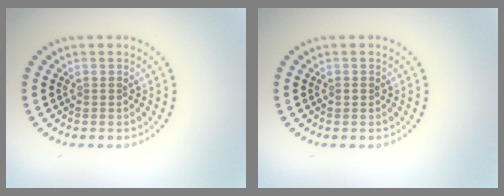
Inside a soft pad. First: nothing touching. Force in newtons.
{"total": 0.6, "press": 0.6, "slide": 0.1}